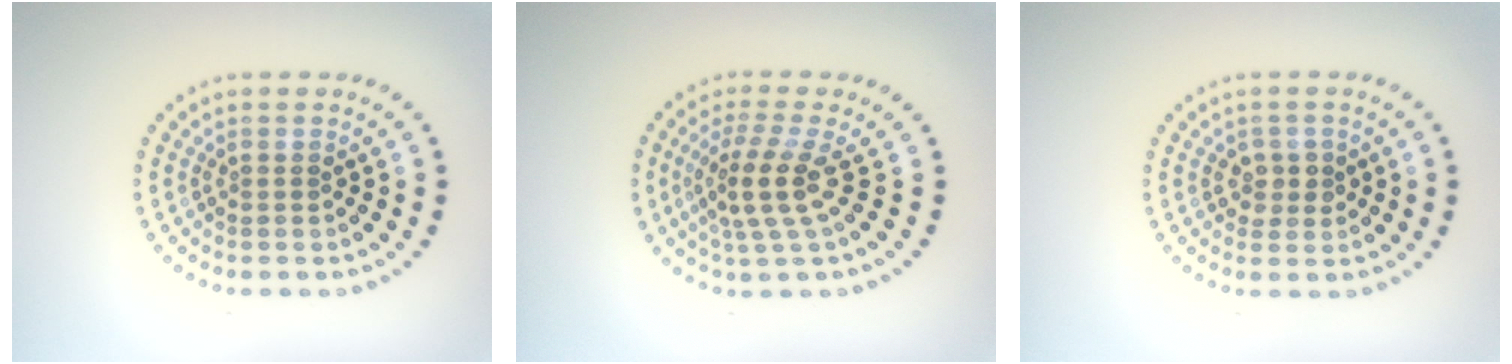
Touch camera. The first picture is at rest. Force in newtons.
{"total": 3.7, "press": 3.0, "slide": 2.3}
{"total": 1.8, "press": 1.8, "slide": 0.4}